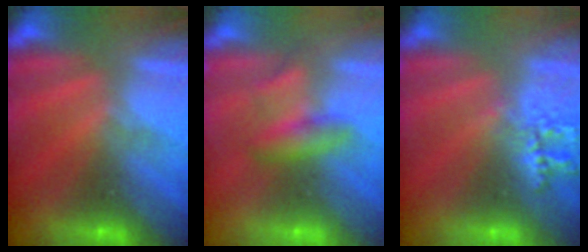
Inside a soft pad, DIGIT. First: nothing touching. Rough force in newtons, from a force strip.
{"total": 2.2}
{"total": 2.3}